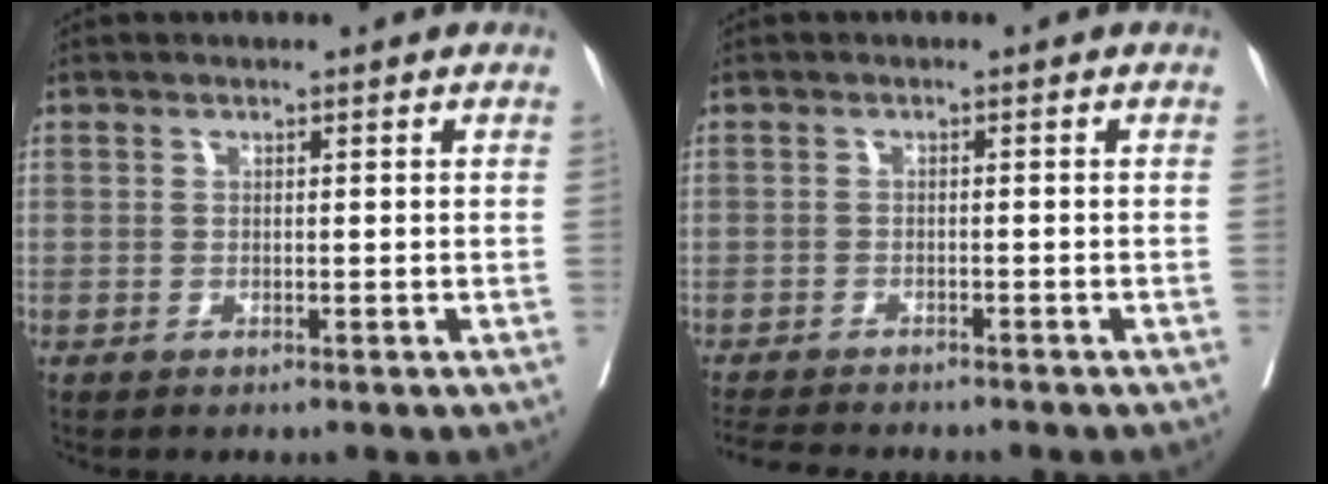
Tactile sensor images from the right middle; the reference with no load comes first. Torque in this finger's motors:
{"motor_torque": [0.57, -0.58, 0.07, 0.03]}